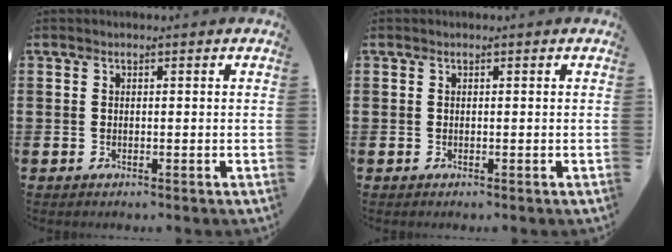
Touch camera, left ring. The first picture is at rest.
{"total": 0.0}